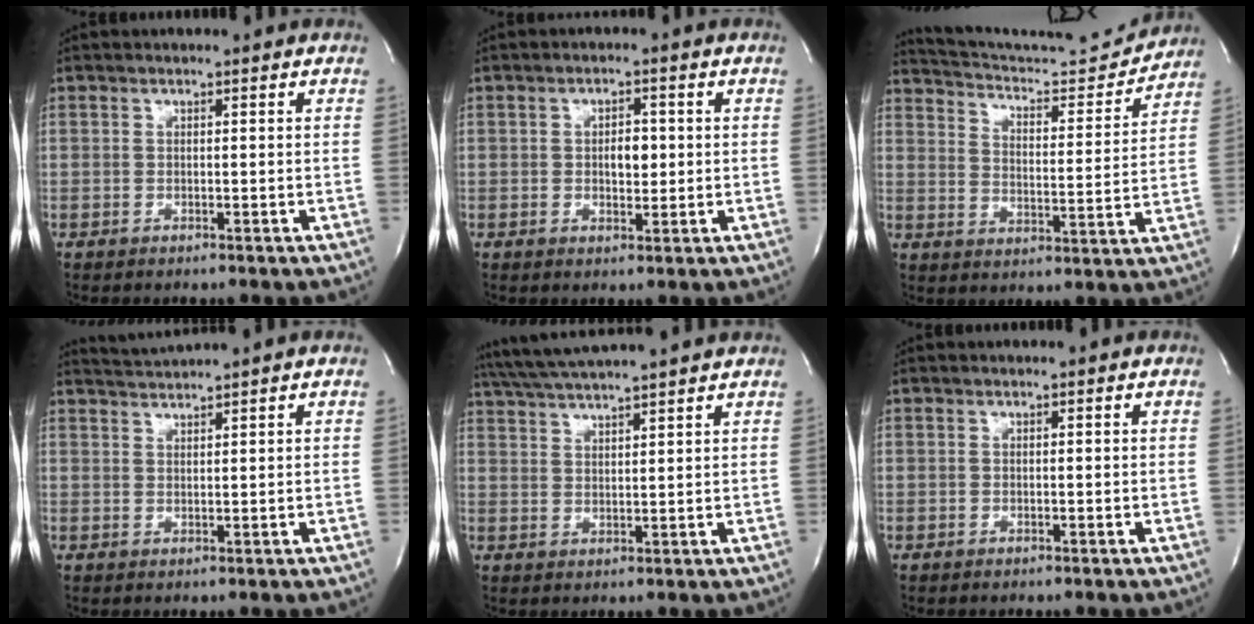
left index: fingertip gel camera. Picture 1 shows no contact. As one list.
[{"total": 3.2, "force": [-0.2, 1.7, 2.7], "torque": [-0.039, -0.009, -0.003]}, {"total": 15.2, "force": [14.9, 0.3, 2.7], "torque": [-0.051, -0.045, 0.212]}, {"total": 2.5, "force": [2.0, -1.4, -0.4], "torque": [0.004, -0.012, 0.046]}, {"total": 11.2, "force": [10.1, -0.7, 4.8], "torque": [-0.092, 0.022, 0.152]}, {"total": 0.0}]